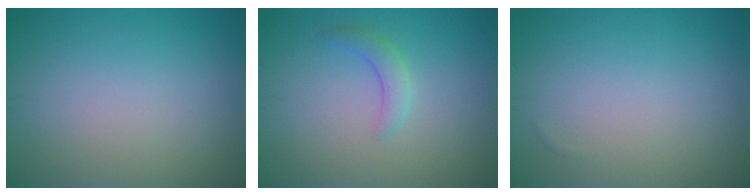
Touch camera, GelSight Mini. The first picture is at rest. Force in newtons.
{"total": 1.8, "press": 1.8, "slide": 0.1}
{"total": 0.0}